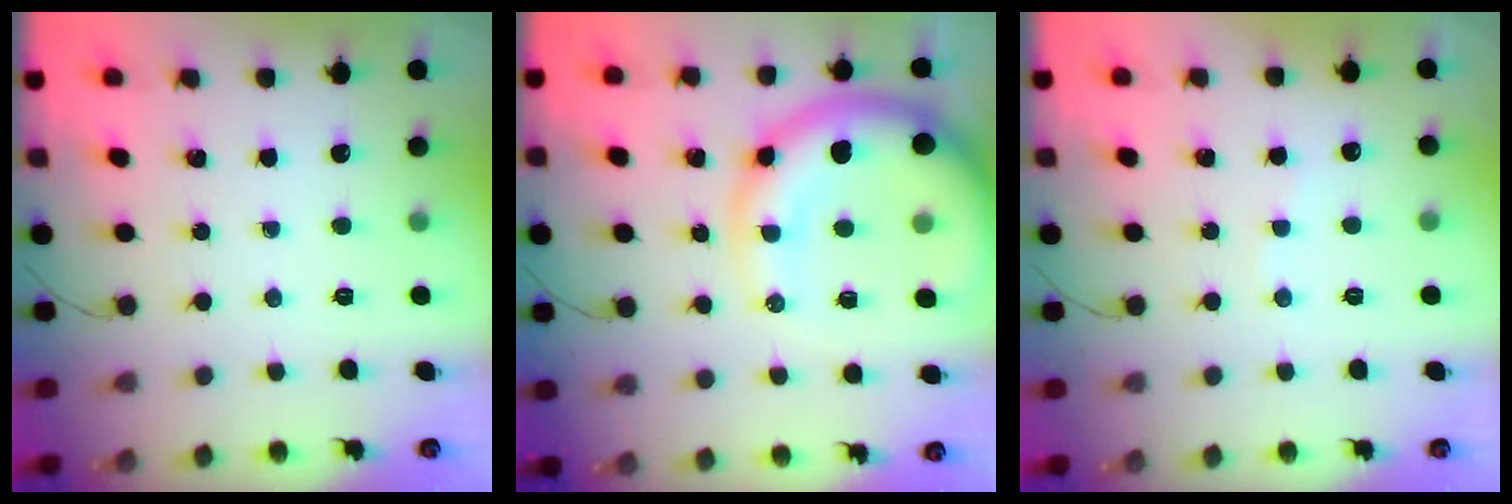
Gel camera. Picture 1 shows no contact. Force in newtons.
{"total": 15.0, "press": 14.3, "slide": 4.3}
{"total": 4.9, "press": 4.8, "slide": 0.7}